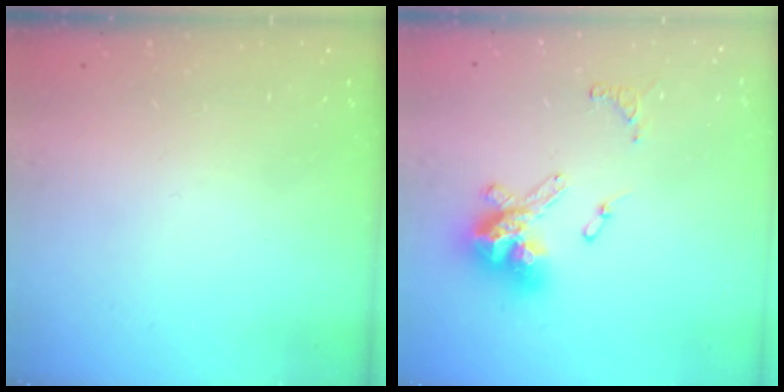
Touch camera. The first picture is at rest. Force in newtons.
{"total": 13.4, "press": 13.4, "slide": 1.3}